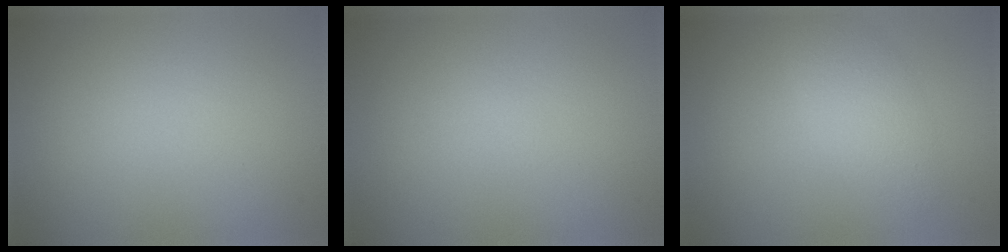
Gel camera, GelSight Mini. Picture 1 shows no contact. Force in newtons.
{"total": 0.0}
{"total": 2.7, "press": 2.7, "slide": 0.1}